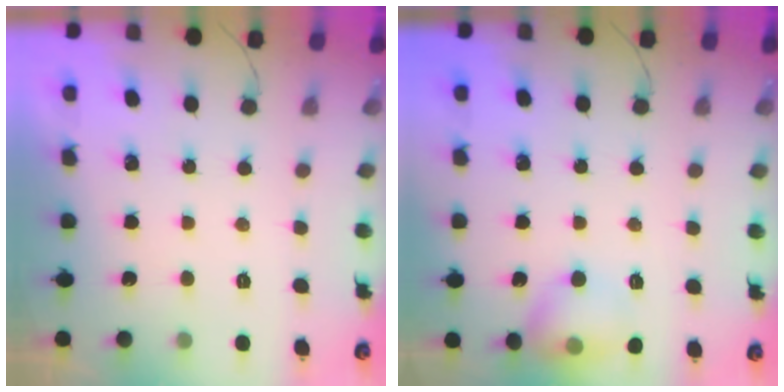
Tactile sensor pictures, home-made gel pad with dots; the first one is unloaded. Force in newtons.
{"total": 10.4, "press": 10.3, "slide": 1.4}